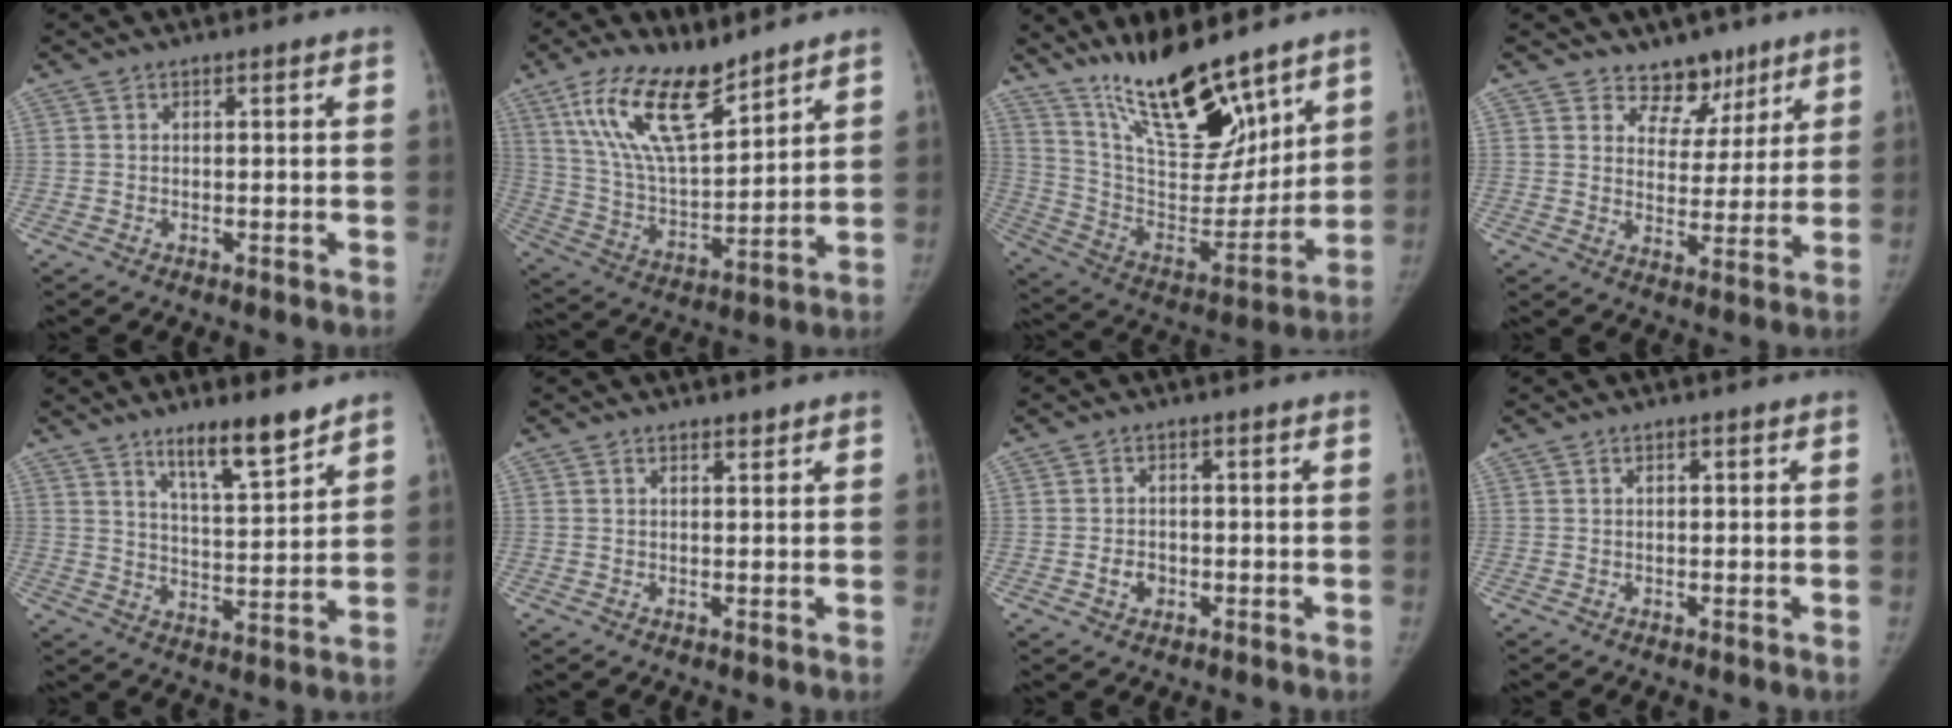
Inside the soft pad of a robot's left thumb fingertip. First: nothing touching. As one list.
[{"total": 16.9, "force": [10.9, 6.1, 11.3], "torque": [-0.188, -0.053, 0.218]}, {"total": 21.2, "force": [15.4, 7.3, 12.6], "torque": [-0.163, -0.093, 0.282]}, {"total": 7.5, "force": [5.5, 5.0, 1.2], "torque": [0.028, -0.036, 0.090]}, {"total": 9.9, "force": [7.4, 1.7, 6.3], "torque": [-0.095, -0.057, 0.131]}, {"total": 0.9, "force": [0.8, 0.3, 0.2], "torque": [0.002, -0.006, 0.013]}, {"total": 2.9, "force": [-1.0, 2.3, 1.5], "torque": [-0.016, 0.007, -0.013]}, {"total": 0.6, "force": [0.2, 0.4, 0.4], "torque": [-0.004, 0.001, 0.002]}]